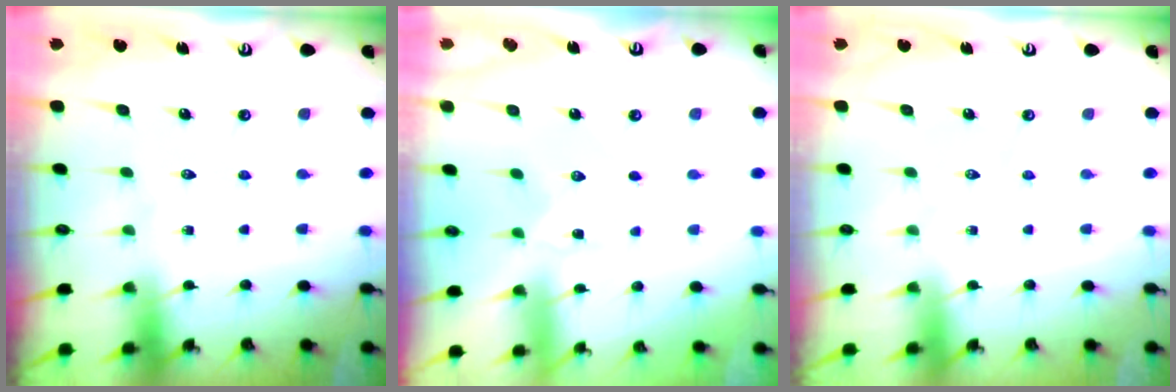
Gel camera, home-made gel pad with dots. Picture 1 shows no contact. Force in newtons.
{"total": 0.9, "press": 0.9, "slide": 0.1}
{"total": 0.0}